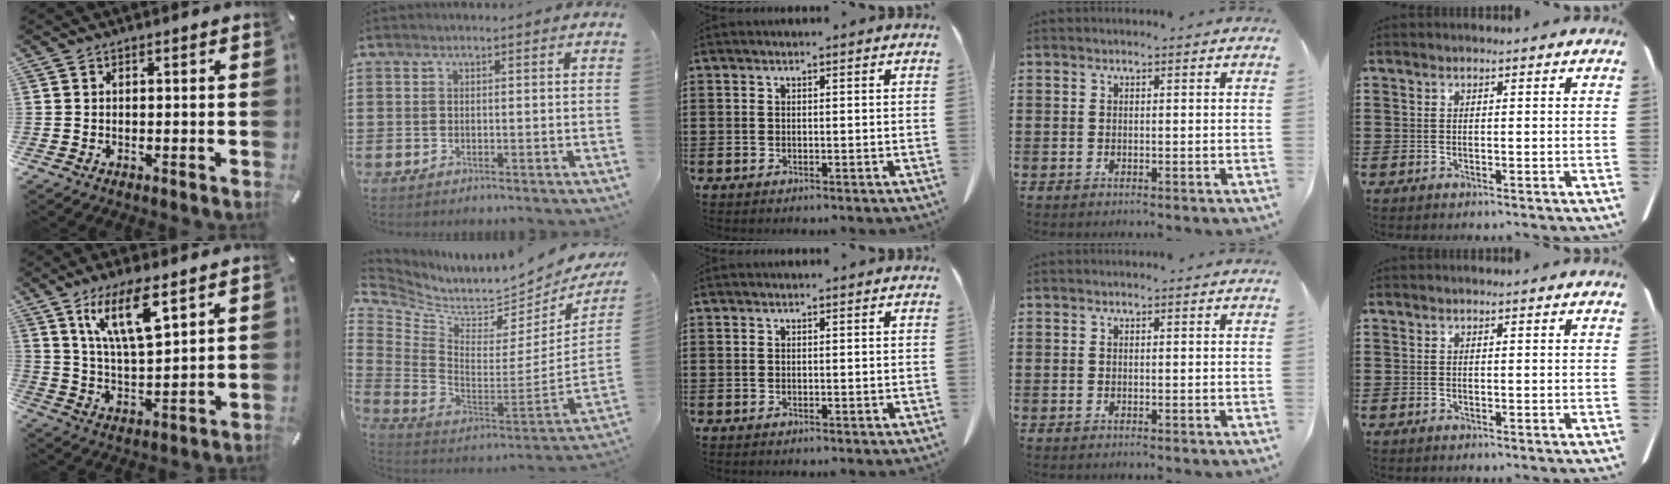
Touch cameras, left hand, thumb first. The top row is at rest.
{"thumb": {"total": 12.9, "force": [7.9, 4.1, 9.4], "torque": [-0.190, -0.022, 0.138]}, "index": {"total": 4.8, "force": [3.9, 2.0, 1.9], "torque": [-0.070, -0.055, 0.063]}}